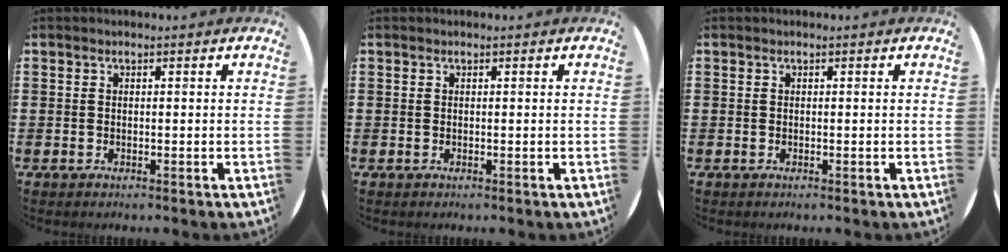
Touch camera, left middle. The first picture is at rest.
{"total": 0.0}
{"total": 0.0}